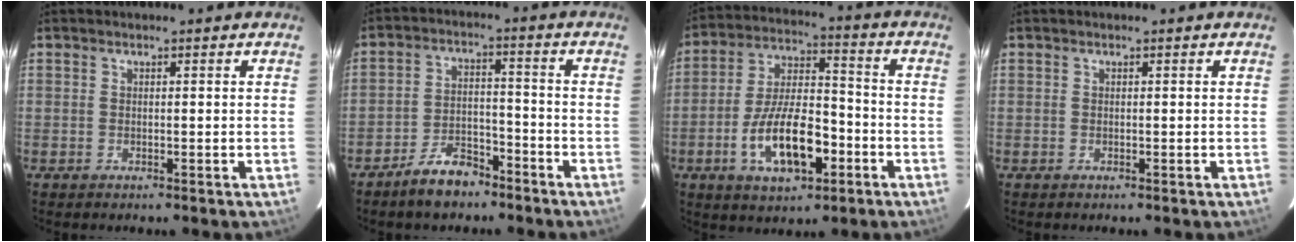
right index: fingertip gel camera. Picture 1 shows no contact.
{"total": 7.7, "force": [-6.0, 3.7, 3.1], "torque": [-0.071, 0.022, -0.092]}
{"total": 14.8, "force": [-5.7, 6.3, 12.2], "torque": [-0.236, 0.005, -0.090]}
{"total": 0.0}